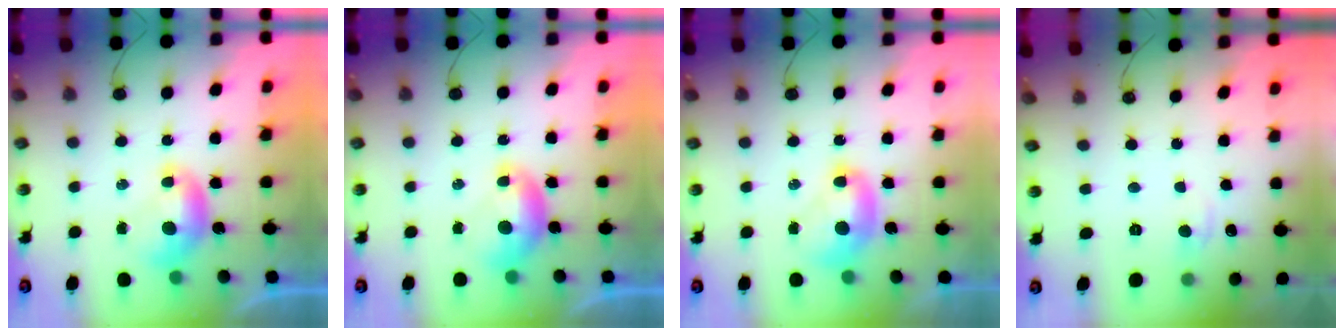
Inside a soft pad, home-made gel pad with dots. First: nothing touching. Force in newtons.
{"total": 0.6, "press": 0.6, "slide": 0.2}
{"total": 2.0, "press": 2.0, "slide": 0.2}
{"total": 0.8, "press": 0.2, "slide": 0.7}